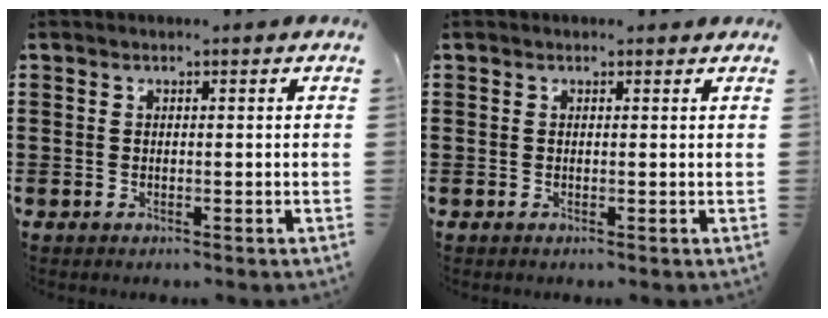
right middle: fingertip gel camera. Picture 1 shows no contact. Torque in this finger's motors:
{"motor_torque": [1.09, -0.62, 0.32, 0.05]}